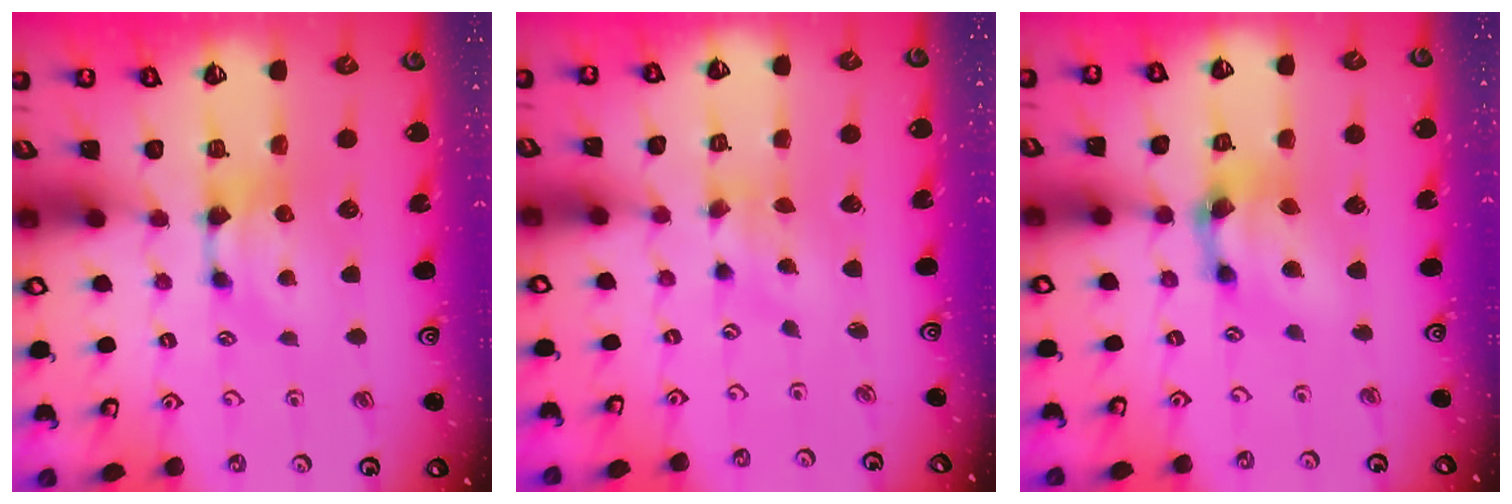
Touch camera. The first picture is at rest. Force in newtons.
{"total": 1.7, "press": 1.3, "slide": 1.0}
{"total": 6.5, "press": 6.0, "slide": 2.4}